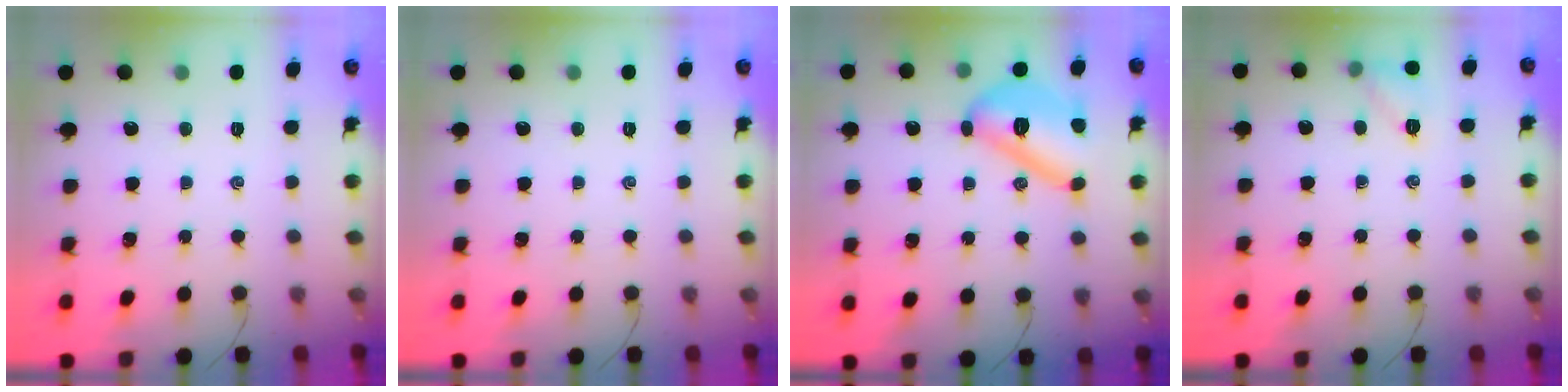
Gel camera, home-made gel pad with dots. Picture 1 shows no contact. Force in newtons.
{"total": 0.0}
{"total": 14.5, "press": 14.5, "slide": 1.0}
{"total": 6.9, "press": 6.8, "slide": 1.1}